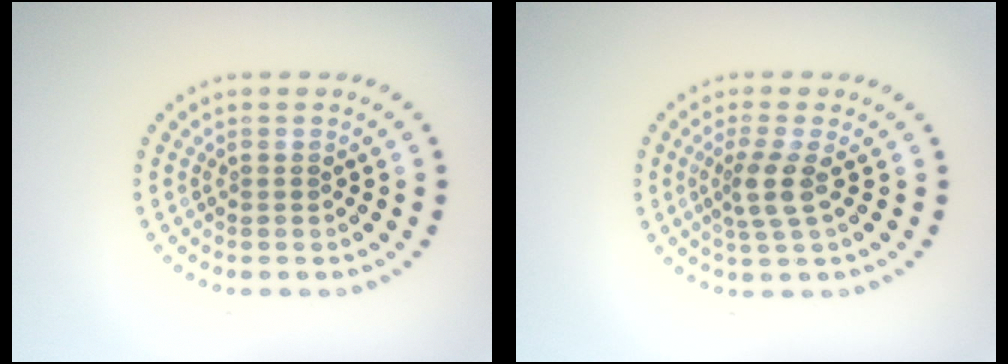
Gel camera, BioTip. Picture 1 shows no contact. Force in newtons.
{"total": 2.7, "press": 2.1, "slide": 1.7}